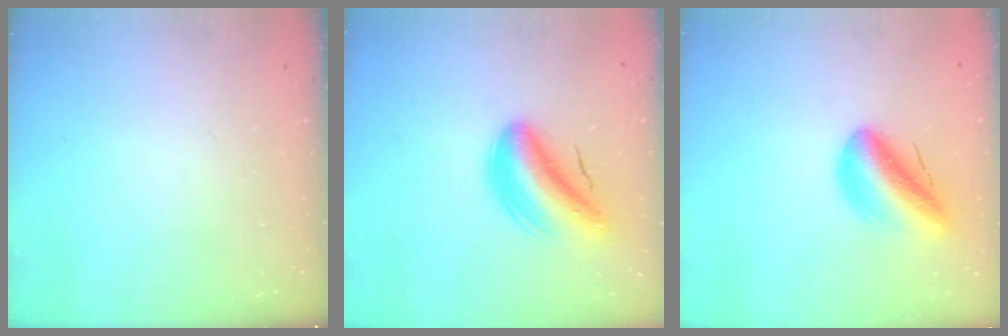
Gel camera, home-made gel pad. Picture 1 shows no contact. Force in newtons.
{"total": 7.6, "press": 7.0, "slide": 2.8}
{"total": 12.1, "press": 12.0, "slide": 1.8}